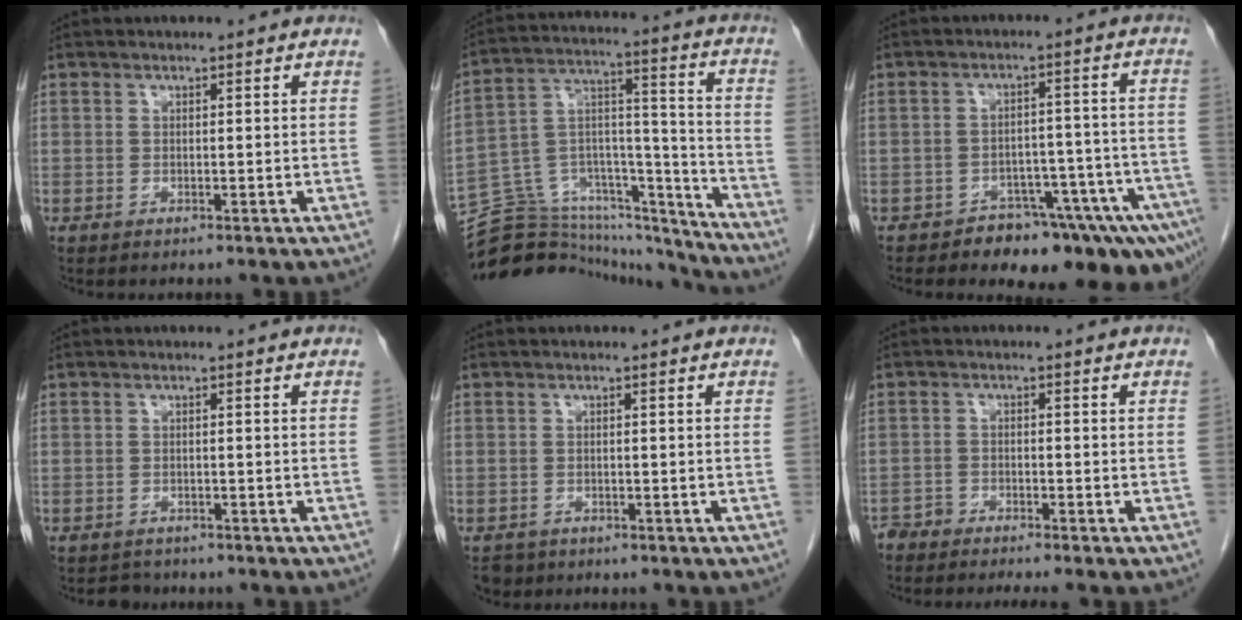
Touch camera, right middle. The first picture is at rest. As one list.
[{"total": 21.5, "force": [-20.1, 5.8, 4.6], "torque": [-0.096, 0.066, -0.316]}, {"total": 12.6, "force": [-9.8, 4.9, 6.4], "torque": [-0.014, 0.039, -0.123]}, {"total": 1.9, "force": [-1.6, 0.9, -0.4], "torque": [-0.001, -0.001, -0.024]}, {"total": 2.3, "force": [-1.6, 1.7, 0.2], "torque": [-0.009, 0.001, -0.025]}, {"total": 4.4, "force": [-4.2, 0.1, 1.2], "torque": [-0.007, -0.010, -0.071]}]